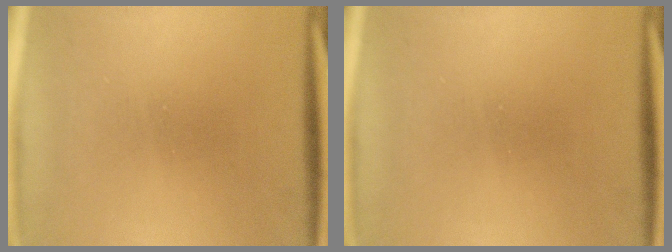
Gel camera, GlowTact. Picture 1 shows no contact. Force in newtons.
{"total": 0.0}